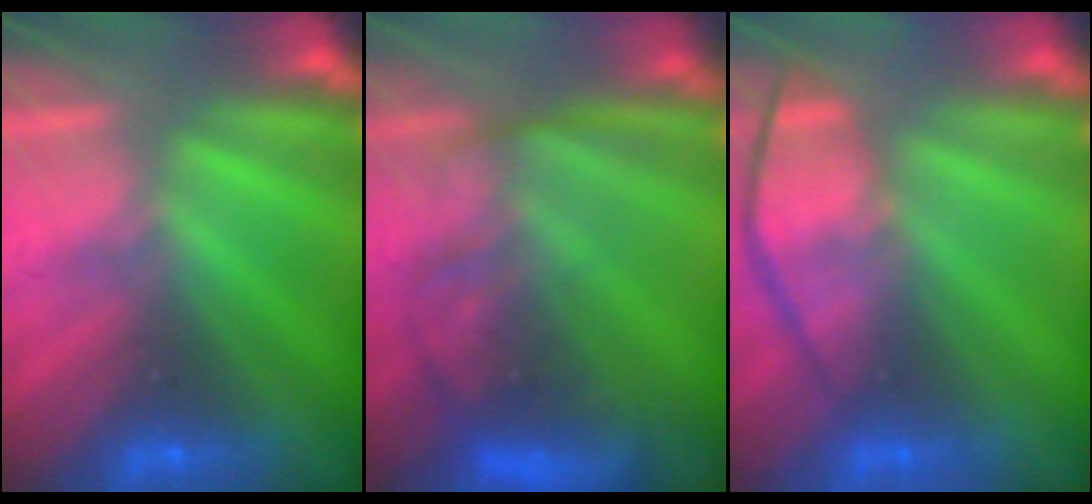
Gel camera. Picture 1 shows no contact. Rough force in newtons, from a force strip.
{"total": 8.0}
{"total": 4.4}